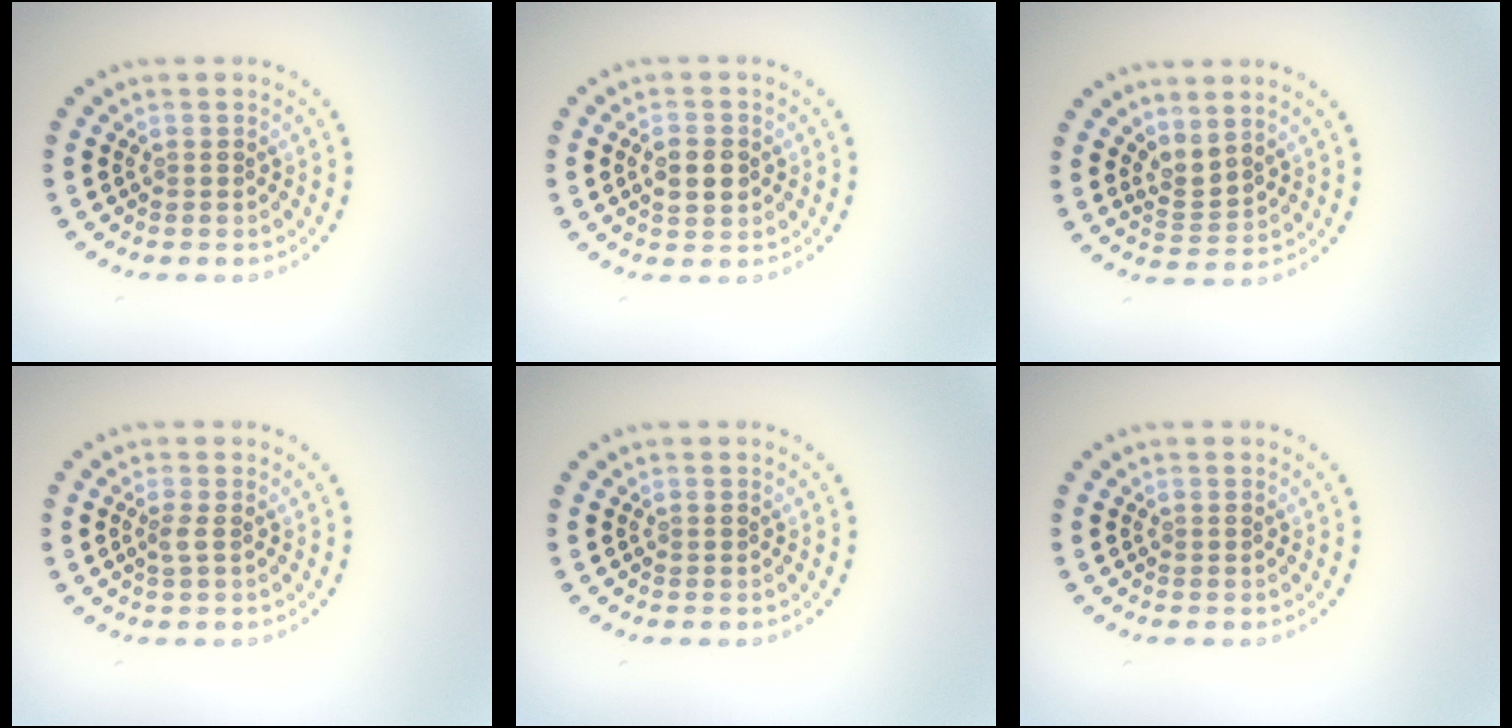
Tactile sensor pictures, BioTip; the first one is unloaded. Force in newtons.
{"total": 2.7, "press": 2.7, "slide": 0.2}
{"total": 2.2, "press": 1.4, "slide": 1.7}
{"total": 1.0, "press": 0.7, "slide": 0.6}
{"total": 0.0}
{"total": 0.0}